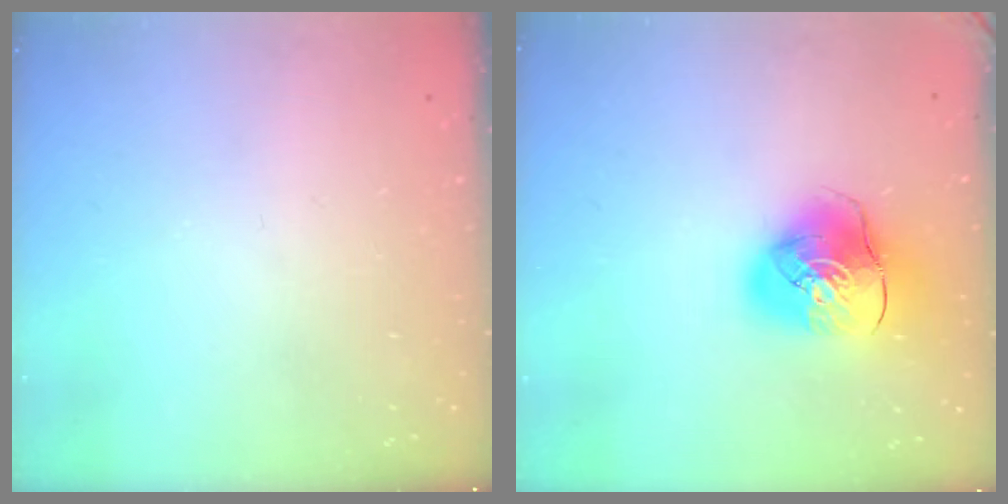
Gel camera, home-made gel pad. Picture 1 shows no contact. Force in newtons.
{"total": 13.0, "press": 12.9, "slide": 1.8}